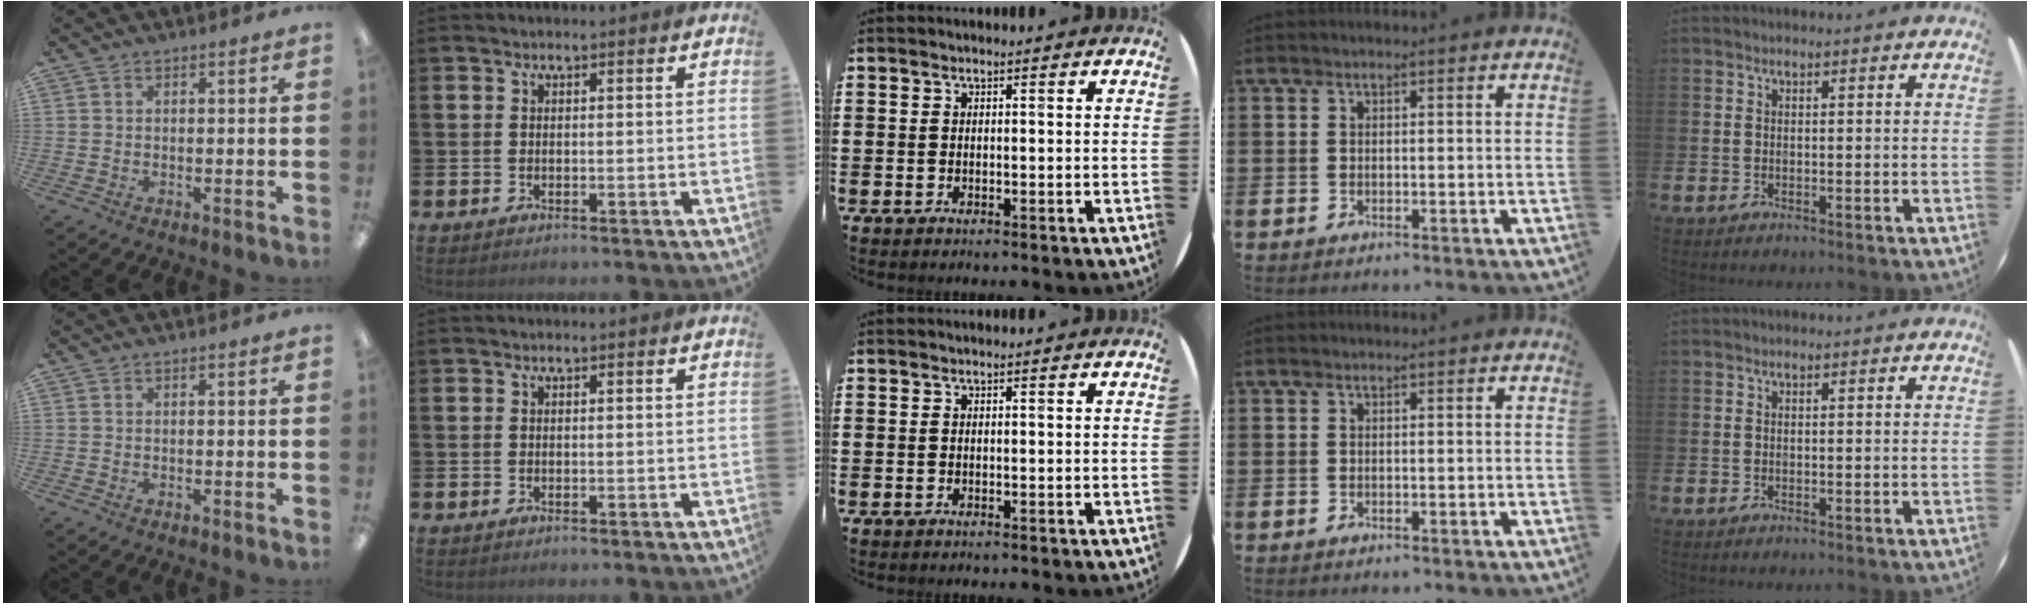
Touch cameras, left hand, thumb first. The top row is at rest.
{}